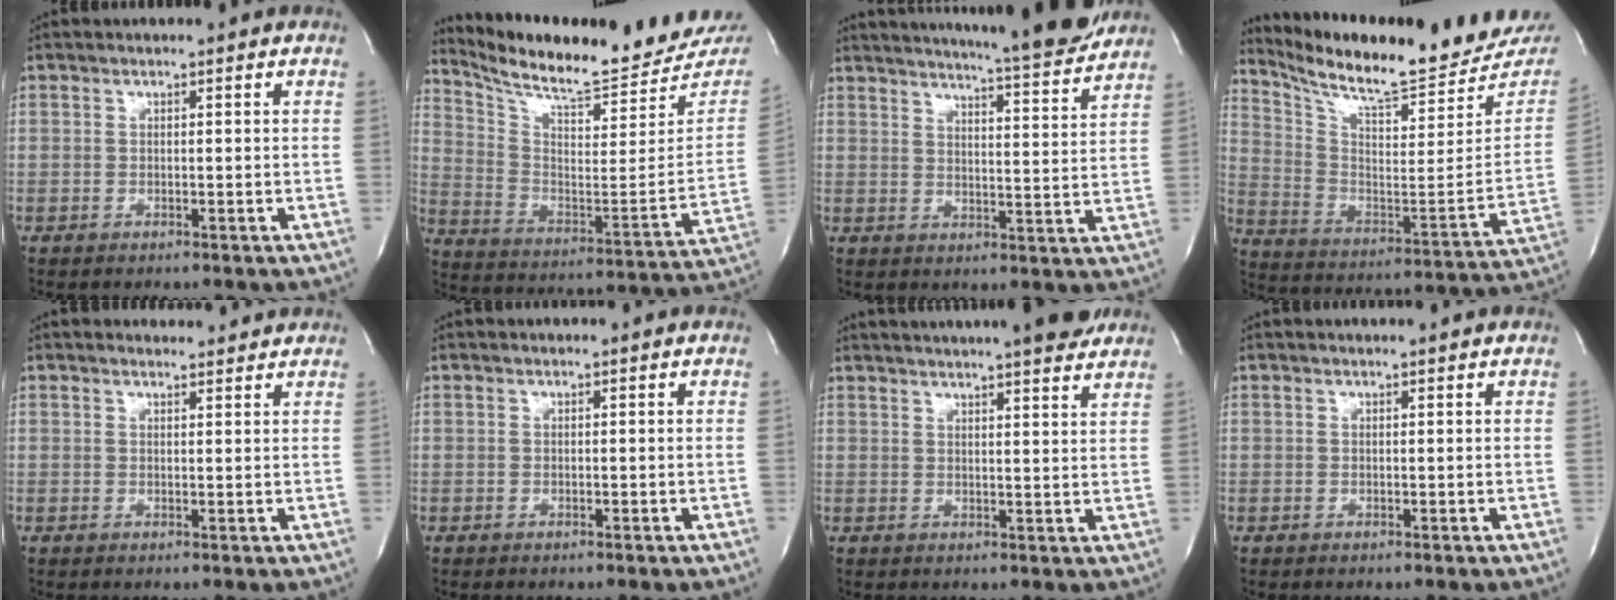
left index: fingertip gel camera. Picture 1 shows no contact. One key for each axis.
{"total": 22.6, "fx": 21.2, "fy": 2.2, "fz": 7.8, "tx": -0.140, "ty": -0.080, "tz": 0.303}
{"total": 16.5, "fx": 15.2, "fy": -0.1, "fz": 6.4, "tx": -0.104, "ty": -0.037, "tz": 0.196}
{"total": 23.7, "fx": 21.7, "fy": 2.6, "fz": 9.0, "tx": -0.158, "ty": -0.076, "tz": 0.312}
{"total": 4.0, "fx": 3.9, "fy": 0.8, "fz": 0.5, "tx": -0.012, "ty": 0.010, "tz": 0.046}
{"total": 0.0}
{"total": 16.9, "fx": 15.0, "fy": 1.5, "fz": 7.6, "tx": -0.121, "ty": 0.022, "tz": 0.194}
{"total": 1.5, "fx": 1.5, "fy": -0.2, "fz": 0.3, "tx": -0.006, "ty": 0.002, "tz": 0.019}